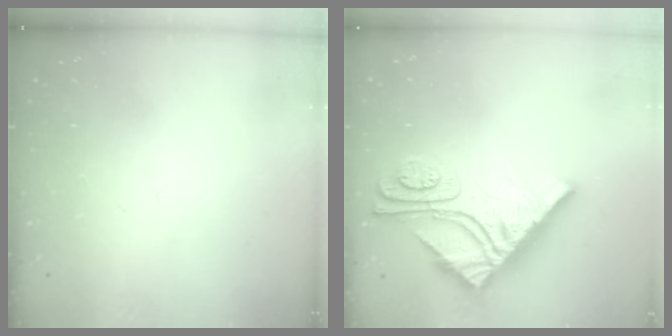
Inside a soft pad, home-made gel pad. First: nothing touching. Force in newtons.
{"total": 17.0, "press": 16.9, "slide": 1.4}